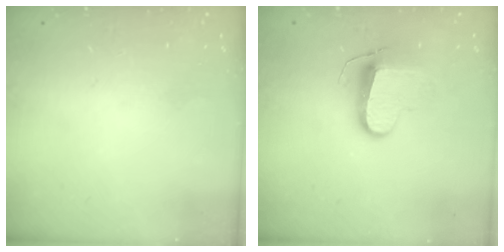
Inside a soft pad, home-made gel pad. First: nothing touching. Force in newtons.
{"total": 9.2, "press": 9.2, "slide": 0.3}